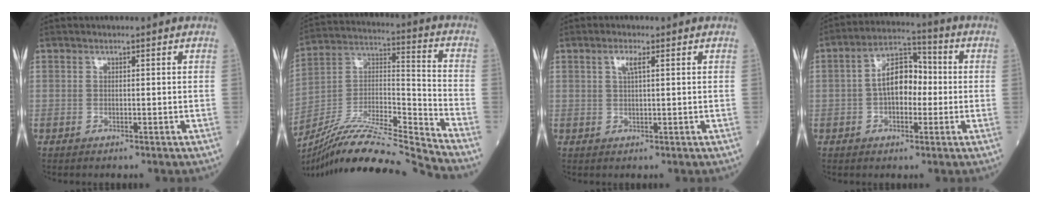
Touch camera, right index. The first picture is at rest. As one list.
[{"total": 18.7, "force": [-17.3, -2.1, 6.6], "torque": [-0.132, 0.022, -0.309]}, {"total": 2.1, "force": [0.9, 0.4, 1.8], "torque": [-0.039, 0.003, 0.016]}, {"total": 8.4, "force": [-0.3, 4.5, 7.1], "torque": [-0.130, 0.032, -0.011]}]